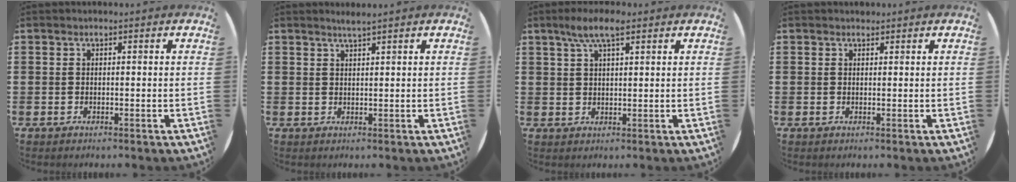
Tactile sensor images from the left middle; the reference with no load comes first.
{"total": 1.5, "force": [1.4, -0.4, 0.5], "torque": [-0.007, 0.001, 0.025]}
{"total": 5.4, "force": [3.4, 1.6, 3.9], "torque": [-0.074, 0.007, 0.057]}
{"total": 0.5, "force": [0.5, 0.2, -0.1], "torque": [0.004, 0.005, 0.008]}